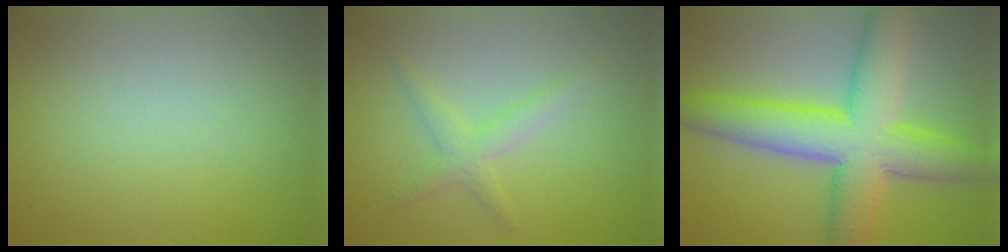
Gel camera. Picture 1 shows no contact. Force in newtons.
{"total": 2.0, "press": 2.0, "slide": 0.1}
{"total": 10.0, "press": 10.0, "slide": 0.4}